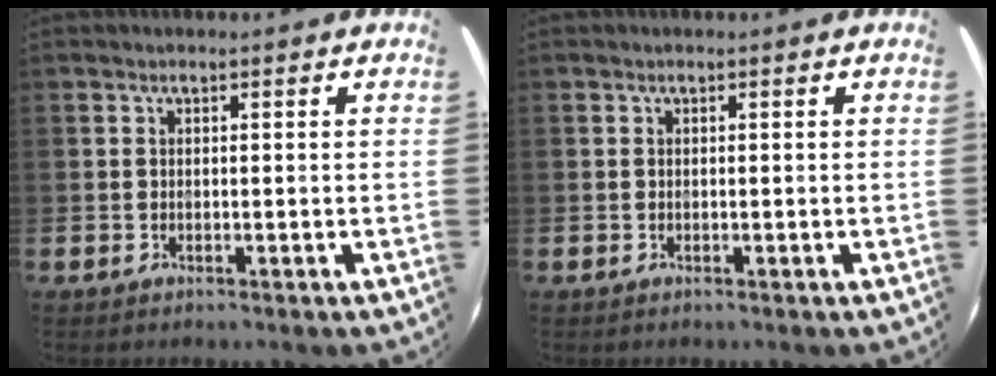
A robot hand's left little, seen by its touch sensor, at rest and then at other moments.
{"total": 0.0}